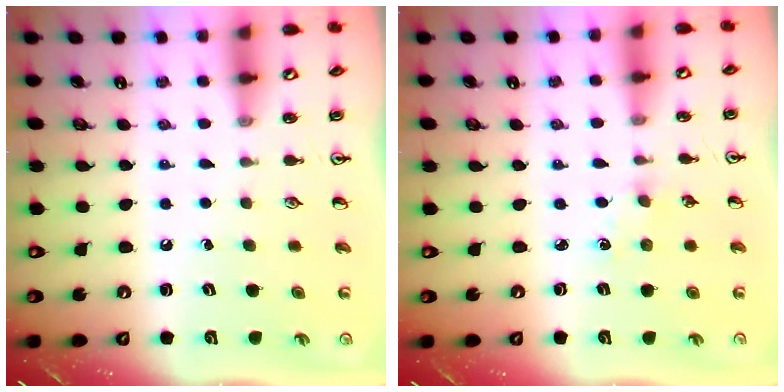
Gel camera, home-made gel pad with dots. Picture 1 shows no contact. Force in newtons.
{"total": 1.9, "press": 1.9, "slide": 0.4}